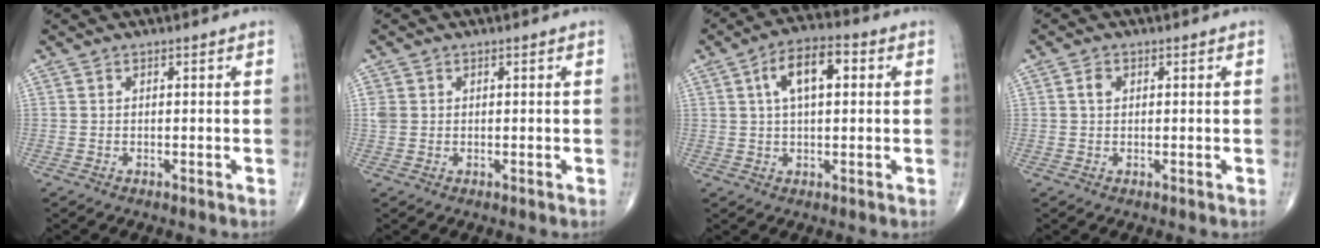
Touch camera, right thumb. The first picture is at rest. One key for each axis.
{"total": 2.1, "fx": 0.3, "fy": 1.9, "fz": 1.0, "tx": -0.019, "ty": 0.004, "tz": 0.010}
{"total": 9.0, "fx": 2.3, "fy": 4.2, "fz": 7.6, "tx": -0.122, "ty": 0.017, "tz": 0.031}
{"total": 1.8, "fx": 0.4, "fy": 1.3, "fz": 1.1, "tx": -0.019, "ty": 0.003, "tz": 0.007}